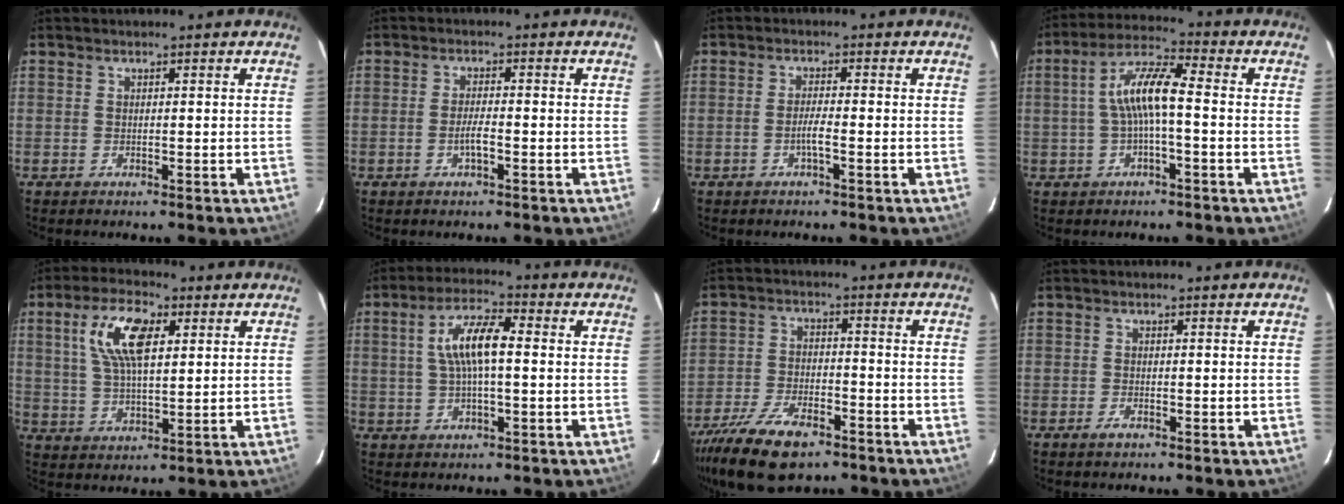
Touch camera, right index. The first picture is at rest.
{"total": 2.6, "force": [-1.2, 0.4, 2.3], "torque": [-0.045, -0.001, -0.022]}
{"total": 2.1, "force": [-1.1, -0.2, 1.8], "torque": [-0.034, -0.001, -0.021]}
{"total": 8.5, "force": [-0.6, 1.8, 8.3], "torque": [-0.168, 0.019, -0.011]}
{"total": 10.8, "force": [3.7, 4.6, 9.1], "torque": [-0.177, 0.017, 0.071]}
{"total": 8.6, "force": [0.8, 2.6, 8.2], "torque": [-0.156, 0.015, 0.018]}
{"total": 14.4, "force": [-10.1, 6.0, 8.2], "torque": [-0.193, -0.027, -0.184]}
{"total": 1.4, "force": [-1.0, 0.6, 0.9], "torque": [-0.016, -0.001, -0.020]}